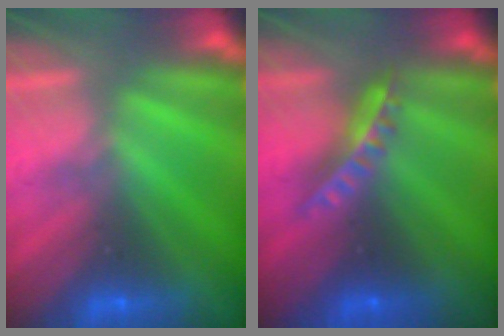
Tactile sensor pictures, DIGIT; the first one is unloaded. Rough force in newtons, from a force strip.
{"total": 6.8}